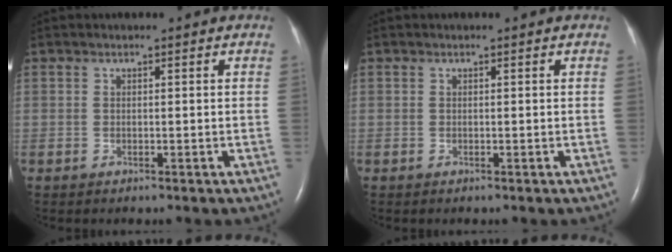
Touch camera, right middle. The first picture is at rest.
{"total": 0.0}